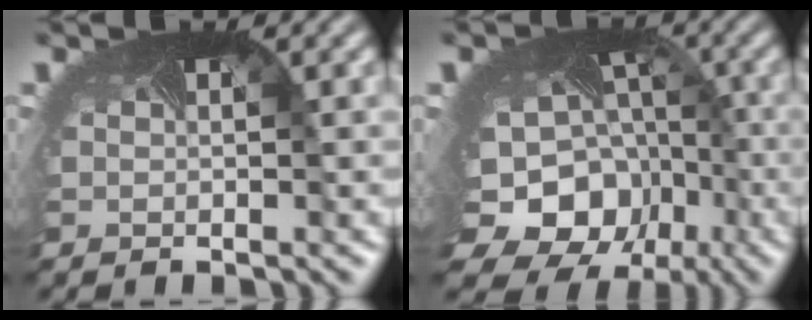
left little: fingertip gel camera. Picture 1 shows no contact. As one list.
[{"total": 13.5, "force": [-5.0, 10.9, 6.2], "torque": [-0.135, -0.056, -0.063]}]